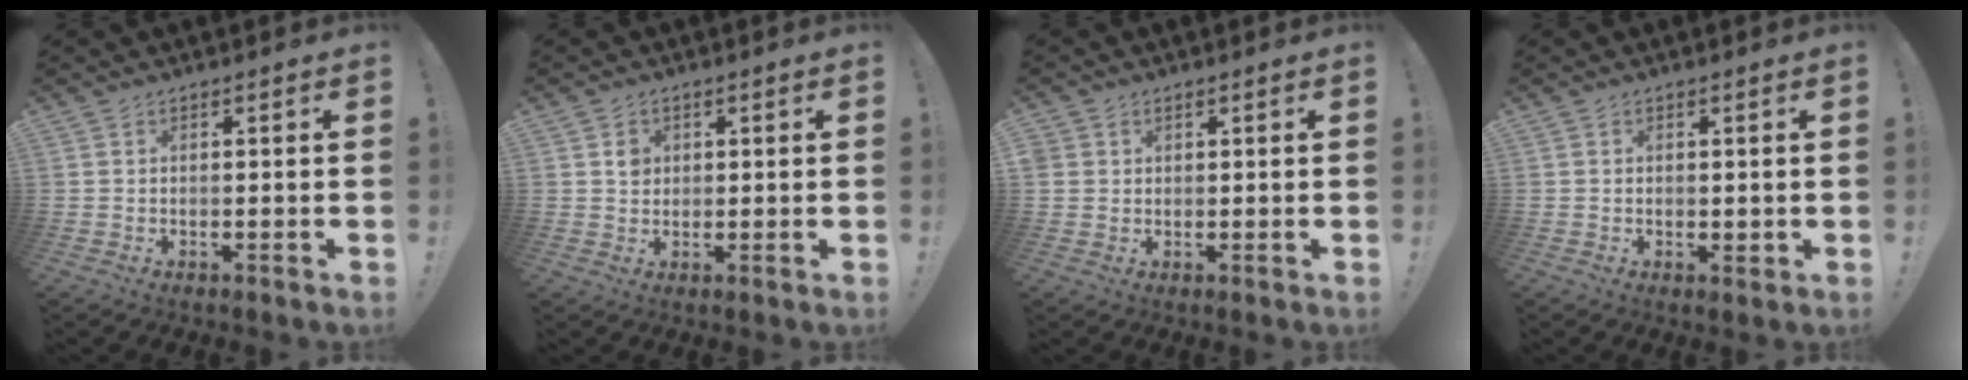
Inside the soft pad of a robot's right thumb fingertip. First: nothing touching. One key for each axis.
{"total": 3.0, "fx": 0.8, "fy": 2.7, "fz": 1.0, "tx": 0.006, "ty": -0.007, "tz": 0.010}
{"total": 2.3, "fx": 1.2, "fy": 1.9, "fz": 0.4, "tx": -0.009, "ty": 0.000, "tz": 0.023}
{"total": 1.0, "fx": 0.4, "fy": 0.6, "fz": 0.7, "tx": -0.002, "ty": -0.003, "tz": 0.007}